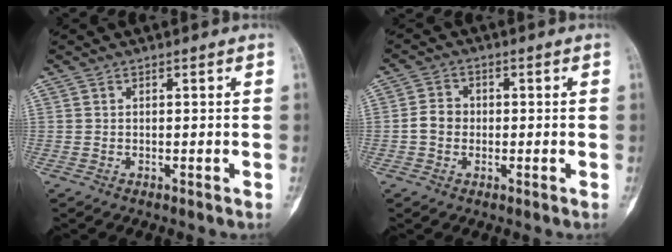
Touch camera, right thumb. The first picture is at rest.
{"total": 3.9, "force": [-0.5, 3.3, 1.9], "torque": [-0.025, 0.013, -0.016]}